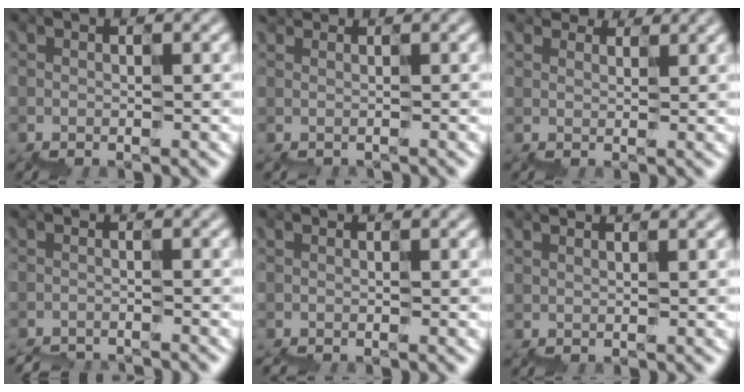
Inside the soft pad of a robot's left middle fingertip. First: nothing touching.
{"total": 0.5, "force": [0.2, 0.1, -0.5], "torque": [0.011, 0.000, 0.005]}
{"total": 5.1, "force": [4.5, 2.0, 1.3], "torque": [-0.036, 0.034, 0.055]}
{"total": 3.2, "force": [-3.2, -0.2, -0.4], "torque": [0.003, -0.012, -0.041]}
{"total": 0.5, "force": [-0.1, 0.4, 0.4], "torque": [0.007, 0.003, -0.005]}
{"total": 2.2, "force": [1.8, 0.9, 0.9], "torque": [-0.017, 0.027, 0.015]}